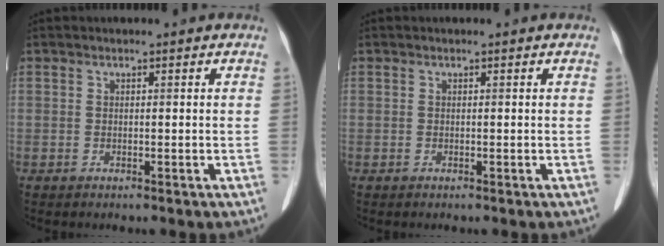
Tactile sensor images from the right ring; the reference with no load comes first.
{"total": 0.0}